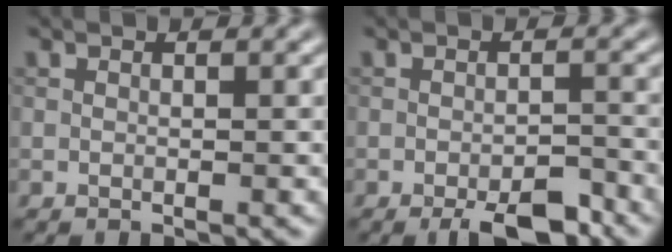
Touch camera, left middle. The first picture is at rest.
{"total": 4.5, "force": [-3.1, 1.3, 2.9], "torque": [-0.041, -0.001, -0.047]}